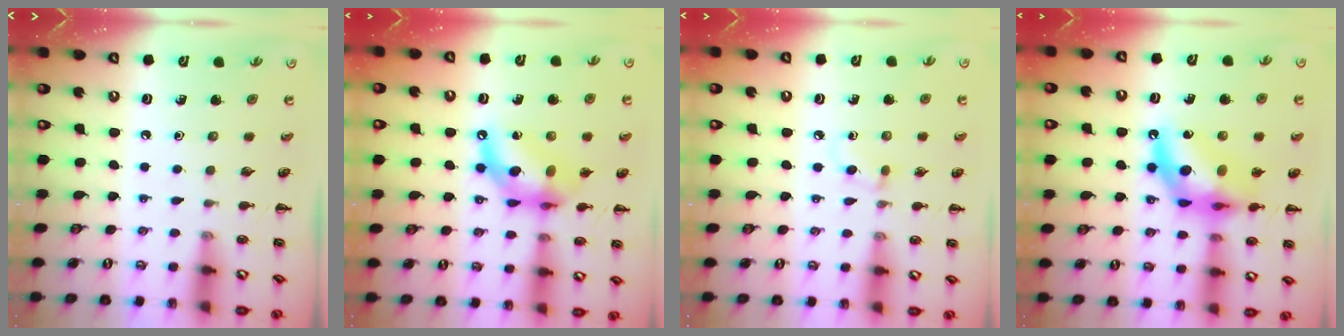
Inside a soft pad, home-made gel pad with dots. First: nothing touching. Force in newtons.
{"total": 12.6, "press": 12.1, "slide": 3.4}
{"total": 3.9, "press": 3.6, "slide": 1.4}
{"total": 14.3, "press": 13.8, "slide": 3.8}